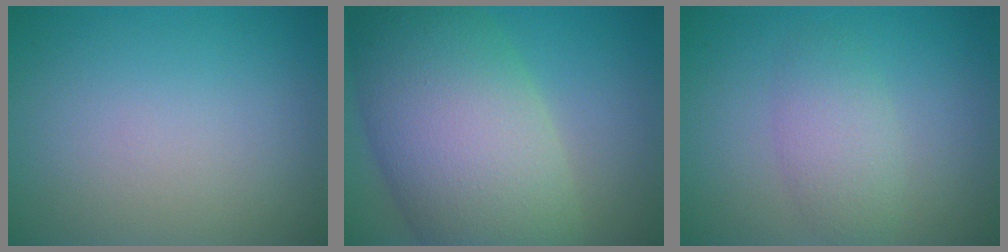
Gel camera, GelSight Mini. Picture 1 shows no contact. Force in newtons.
{"total": 13.4, "press": 13.4, "slide": 0.4}
{"total": 2.7, "press": 2.7, "slide": 0.1}